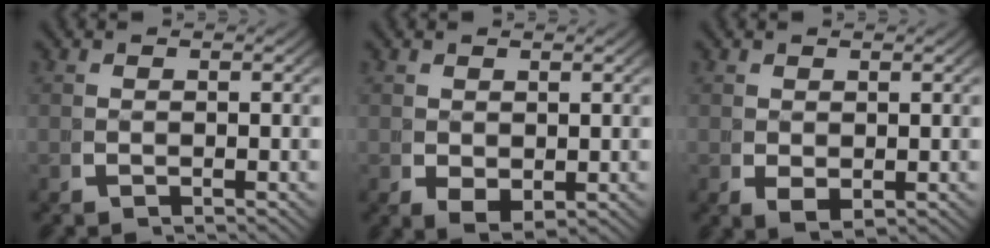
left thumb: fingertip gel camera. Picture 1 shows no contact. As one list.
[{"total": 2.3, "force": [0.0, 1.7, 1.6], "torque": [-0.037, -0.023, 0.020]}, {"total": 1.6, "force": [0.2, 1.1, 1.2], "torque": [-0.029, -0.017, 0.020]}]